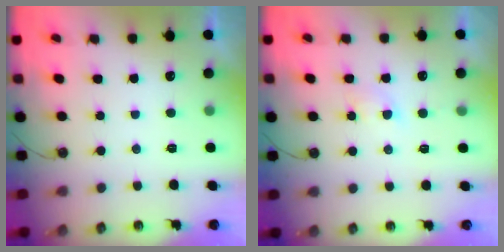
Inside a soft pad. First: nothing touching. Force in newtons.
{"total": 2.9, "press": 2.9, "slide": 0.5}